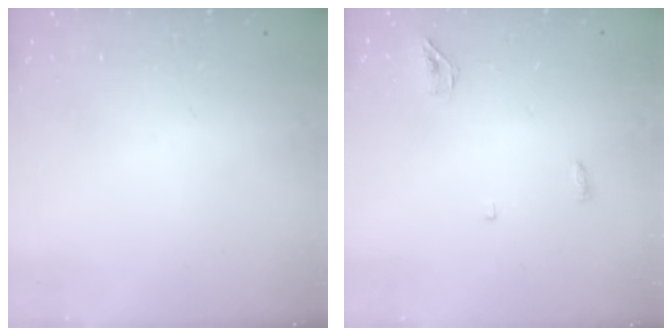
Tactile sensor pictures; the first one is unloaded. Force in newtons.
{"total": 3.6, "press": 3.5, "slide": 0.9}